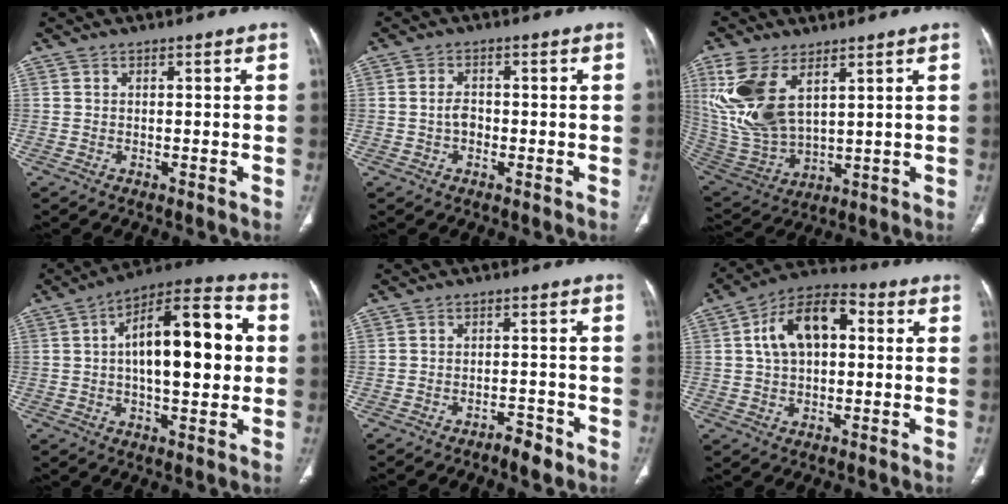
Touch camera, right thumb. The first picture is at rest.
{"total": 2.6, "force": [-0.6, 1.9, 1.8], "torque": [-0.028, 0.011, -0.012]}
{"total": 15.6, "force": [6.4, 8.0, 11.8], "torque": [-0.253, -0.021, 0.146]}
{"total": 19.4, "force": [2.0, 8.2, 17.5], "torque": [-0.247, 0.032, 0.024]}
{"total": 3.5, "force": [-2.6, 1.3, 2.0], "torque": [-0.026, 0.020, -0.041]}
{"total": 13.0, "force": [2.3, 7.8, 10.1], "torque": [-0.164, 0.030, 0.028]}